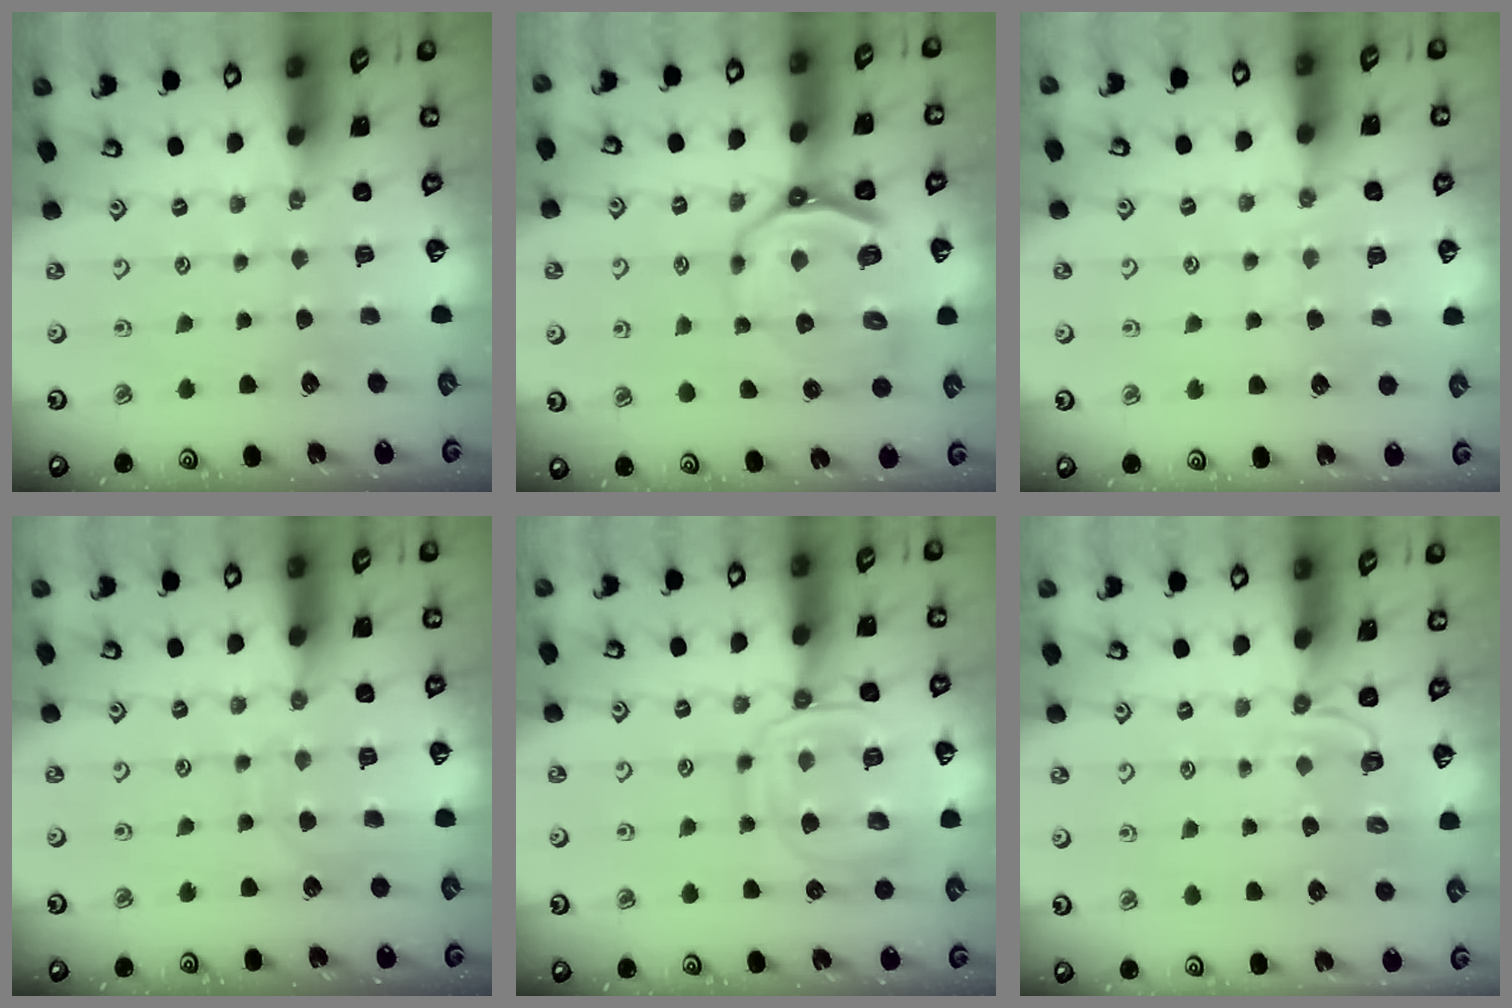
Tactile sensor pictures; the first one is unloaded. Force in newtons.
{"total": 11.2, "press": 10.7, "slide": 3.4}
{"total": 7.8, "press": 7.7, "slide": 0.7}
{"total": 7.1, "press": 7.1, "slide": 0.2}
{"total": 14.9, "press": 14.8, "slide": 1.5}
{"total": 3.0, "press": 1.8, "slide": 2.4}